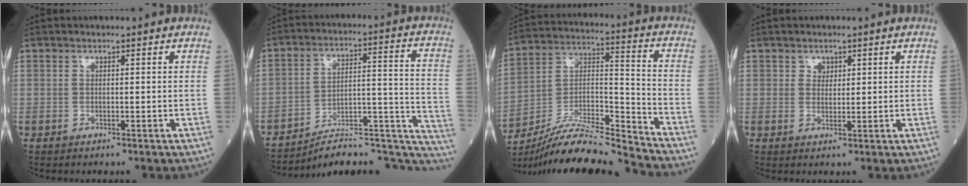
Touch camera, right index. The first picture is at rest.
{"total": 20.4, "force": [-18.8, 3.9, 6.8], "torque": [-0.025, 0.064, -0.261]}
{"total": 16.3, "force": [-15.6, -1.1, 4.6], "torque": [-0.083, 0.027, -0.282]}
{"total": 1.6, "force": [0.9, 1.2, 0.5], "torque": [-0.001, -0.003, 0.013]}